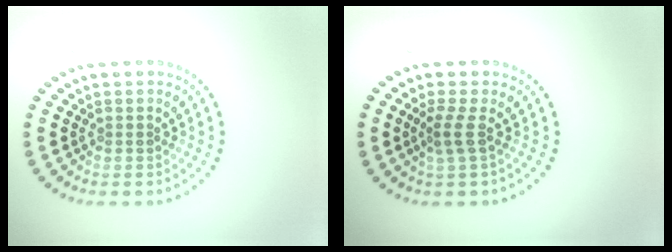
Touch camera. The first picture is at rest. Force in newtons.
{"total": 1.9, "press": 1.2, "slide": 1.5}